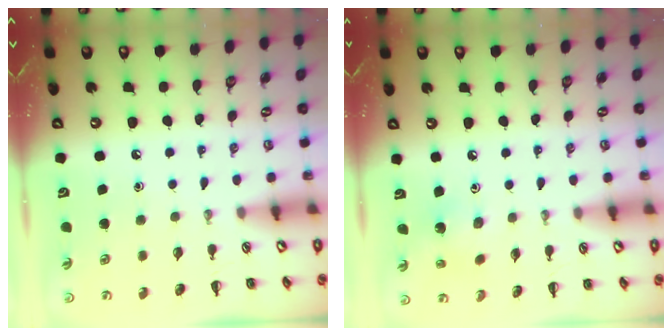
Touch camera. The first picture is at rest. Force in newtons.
{"total": 2.7, "press": 2.7, "slide": 0.6}